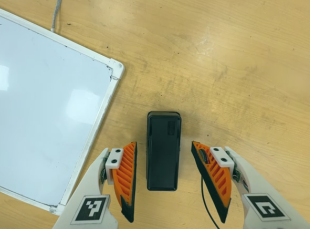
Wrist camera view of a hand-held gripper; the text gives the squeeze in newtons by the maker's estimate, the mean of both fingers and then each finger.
{"total": 0.0}